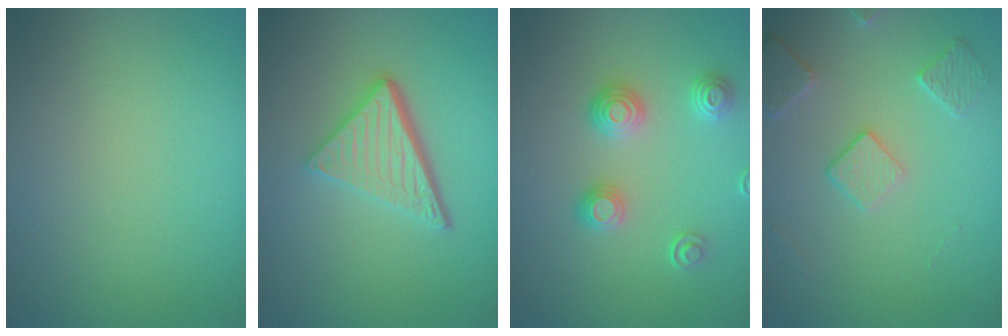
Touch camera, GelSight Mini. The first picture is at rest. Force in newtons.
{"total": 4.8, "press": 3.4, "slide": 3.4}
{"total": 3.0, "press": 2.6, "slide": 1.3}
{"total": 2.9, "press": 2.9, "slide": 0.1}